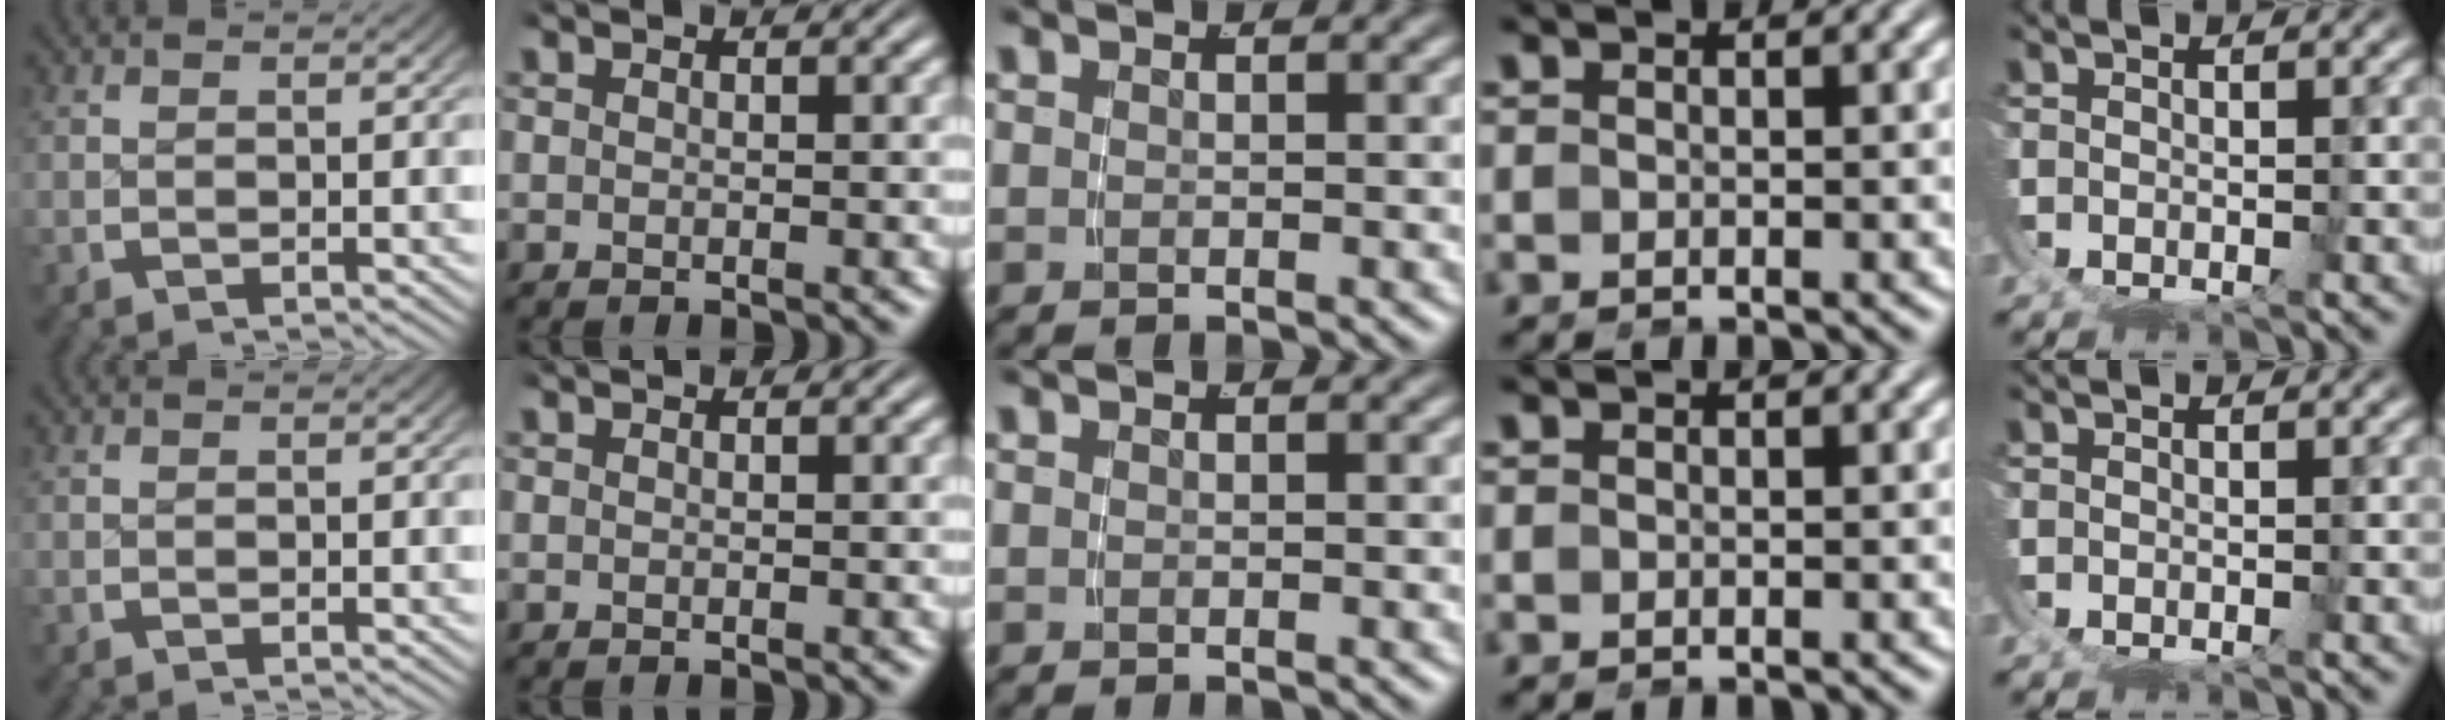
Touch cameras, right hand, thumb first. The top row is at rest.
{}